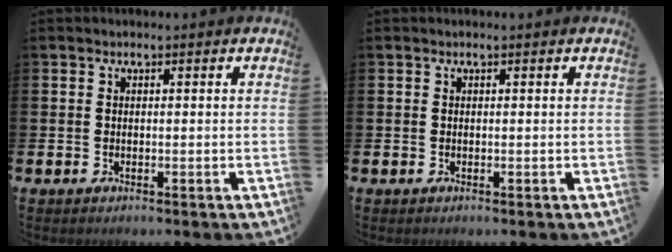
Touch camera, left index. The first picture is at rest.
{"total": 0.0}